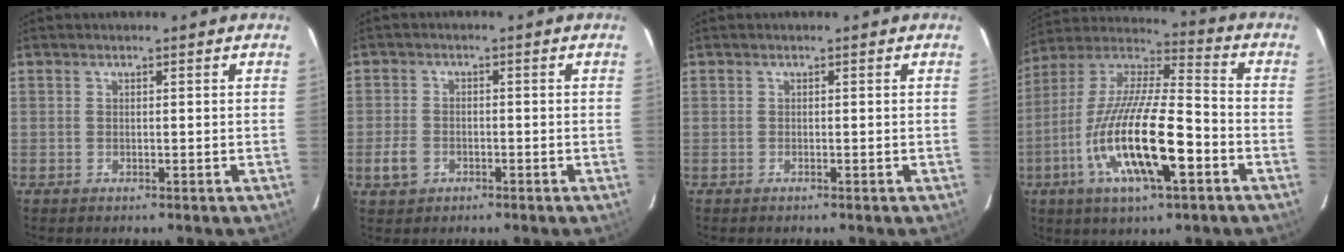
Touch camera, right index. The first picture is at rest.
{"total": 4.5, "force": [-2.0, 3.4, 2.1], "torque": [-0.056, 0.004, -0.034]}
{"total": 0.0}
{"total": 20.8, "force": [-7.6, 5.4, 18.6], "torque": [-0.358, -0.027, -0.145]}